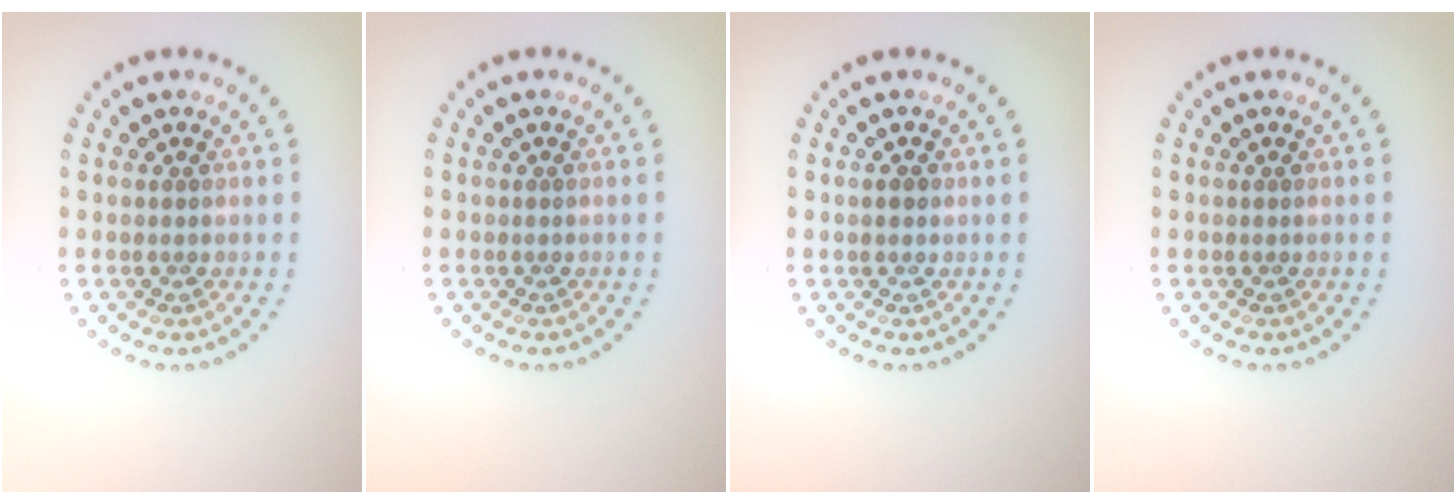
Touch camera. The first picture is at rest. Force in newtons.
{"total": 0.0}
{"total": 1.1, "press": 1.1, "slide": 0.0}
{"total": 0.0}